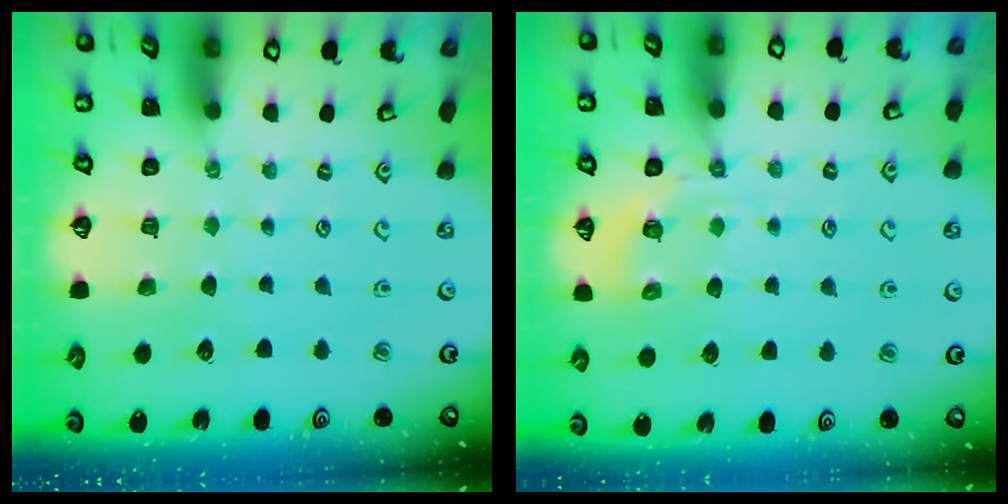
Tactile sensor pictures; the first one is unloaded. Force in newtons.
{"total": 3.8, "press": 3.4, "slide": 1.6}